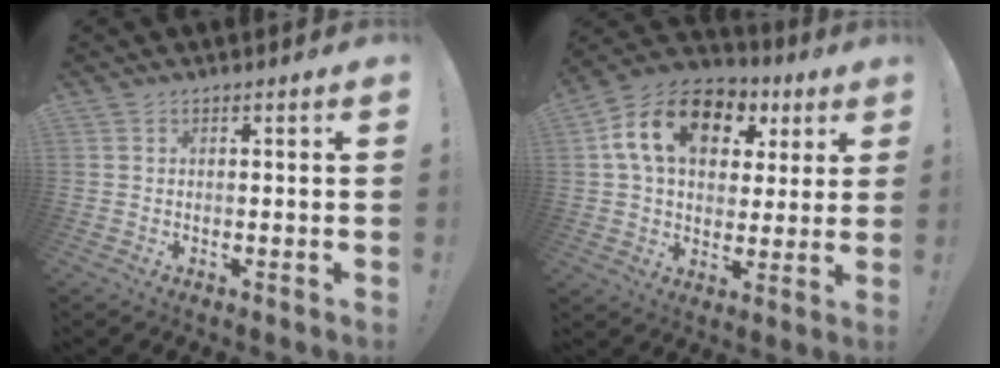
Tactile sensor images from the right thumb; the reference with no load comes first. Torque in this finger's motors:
{"motor_torque": [0.71, 2.10, 0.68, -0.25, 0.13]}